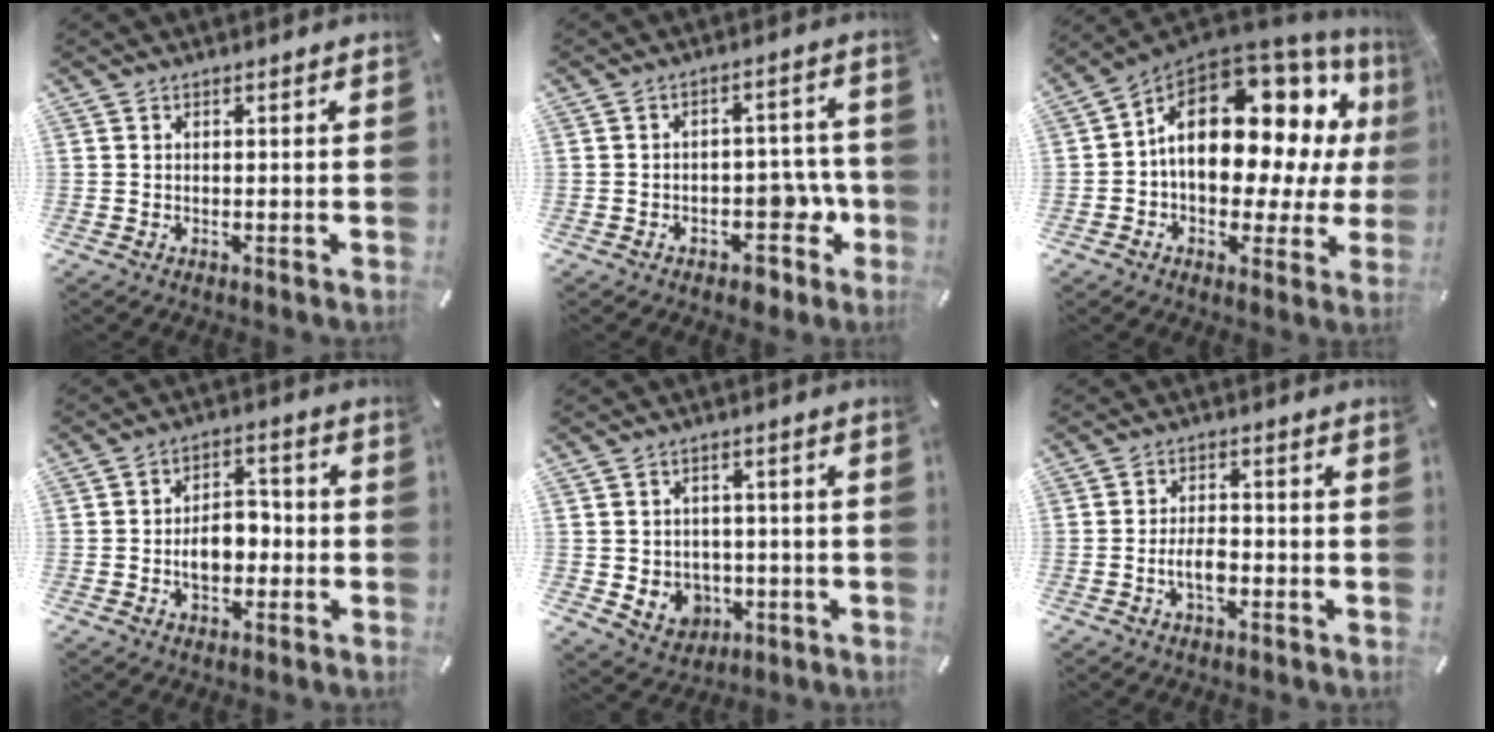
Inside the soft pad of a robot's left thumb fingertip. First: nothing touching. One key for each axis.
{"total": 9.5, "fx": -3.5, "fy": 6.5, "fz": 6.0, "tx": -0.054, "ty": 0.010, "tz": -0.054}
{"total": 19.8, "fx": 5.0, "fy": 12.3, "fz": 14.6, "tx": -0.214, "ty": -0.044, "tz": 0.083}
{"total": 7.2, "fx": -1.9, "fy": 5.2, "fz": 4.5, "tx": -0.069, "ty": 0.010, "tz": -0.035}
{"total": 6.4, "fx": 0.0, "fy": 6.3, "fz": 1.2, "tx": -0.027, "ty": -0.005, "tz": 0.008}
{"total": 4.9, "fx": -1.8, "fy": 2.5, "fz": 3.8, "tx": -0.078, "ty": 0.009, "tz": -0.035}